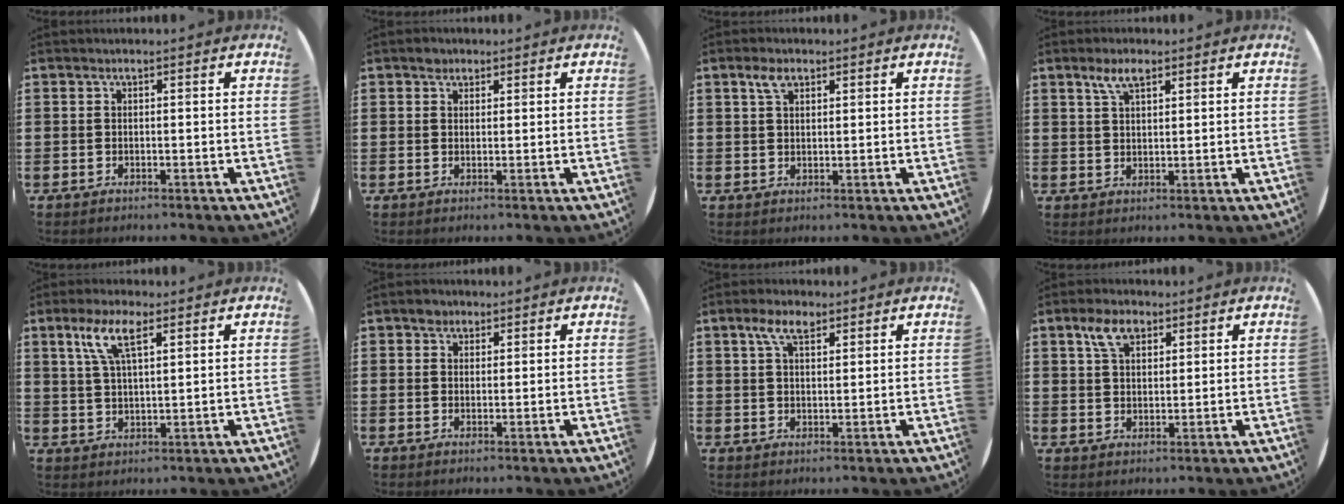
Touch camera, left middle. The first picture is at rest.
{"total": 1.5, "force": [1.2, 0.8, 0.1], "torque": [0.005, -0.001, 0.022]}
{"total": 2.7, "force": [1.8, 1.4, 1.4], "torque": [-0.023, 0.004, 0.031]}
{"total": 3.4, "force": [2.4, 1.3, 2.1], "torque": [-0.038, 0.004, 0.040]}
{"total": 6.2, "force": [3.6, 1.9, 4.7], "torque": [-0.104, 0.010, 0.063]}
{"total": 1.8, "force": [1.4, 1.0, 0.1], "torque": [0.005, 0.001, 0.026]}
{"total": 4.6, "force": [3.0, 1.8, 3.0], "torque": [-0.064, 0.009, 0.054]}
{"total": 4.7, "force": [3.0, 2.6, 2.6], "torque": [-0.052, 0.007, 0.052]}